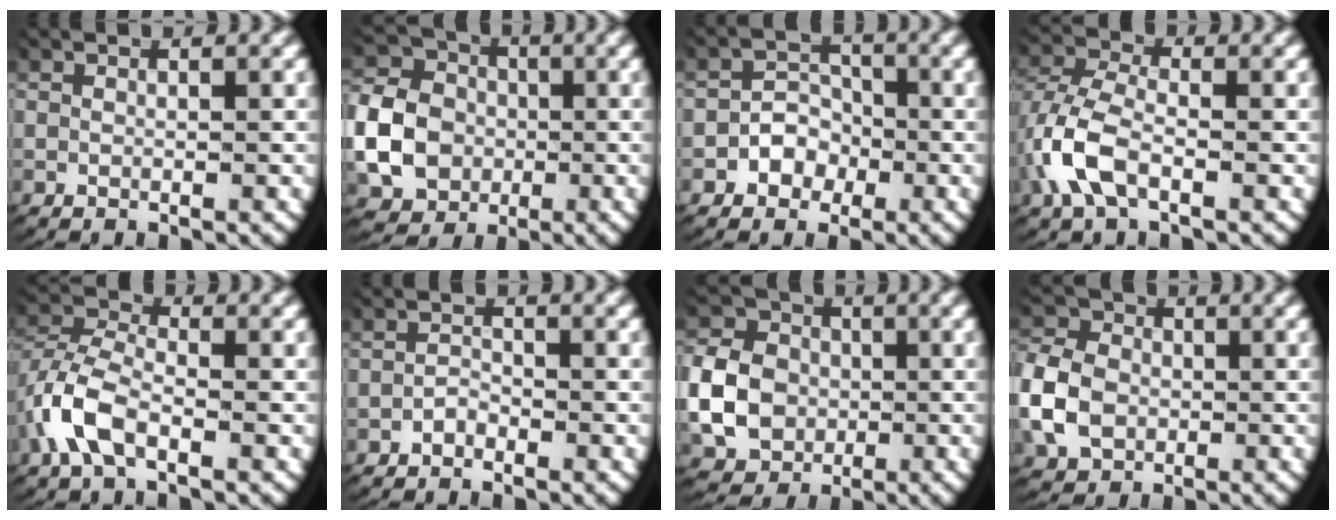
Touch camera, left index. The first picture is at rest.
{"total": 9.1, "force": [-1.1, 8.0, 4.2], "torque": [-0.088, -0.021, -0.021]}
{"total": 3.9, "force": [-1.4, 3.5, 1.2], "torque": [-0.027, -0.007, -0.027]}
{"total": 4.4, "force": [-1.2, 2.8, 3.3], "torque": [-0.094, -0.010, -0.018]}
{"total": 3.8, "force": [-1.6, 2.2, 2.7], "torque": [-0.070, -0.003, -0.032]}
{"total": 1.5, "force": [-1.1, 0.9, 0.3], "torque": [-0.011, -0.007, -0.019]}
{"total": 8.1, "force": [-0.8, 7.0, 3.9], "torque": [-0.080, -0.019, -0.012]}
{"total": 5.6, "force": [-0.6, 4.7, 3.0], "torque": [-0.073, -0.006, -0.010]}